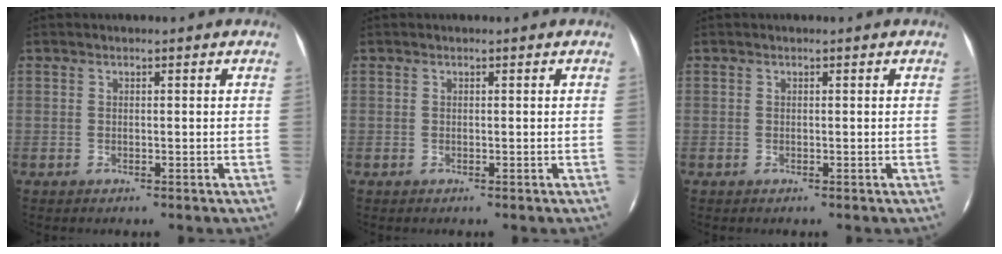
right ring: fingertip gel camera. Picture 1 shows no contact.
{"total": 0.0}
{"total": 0.0}